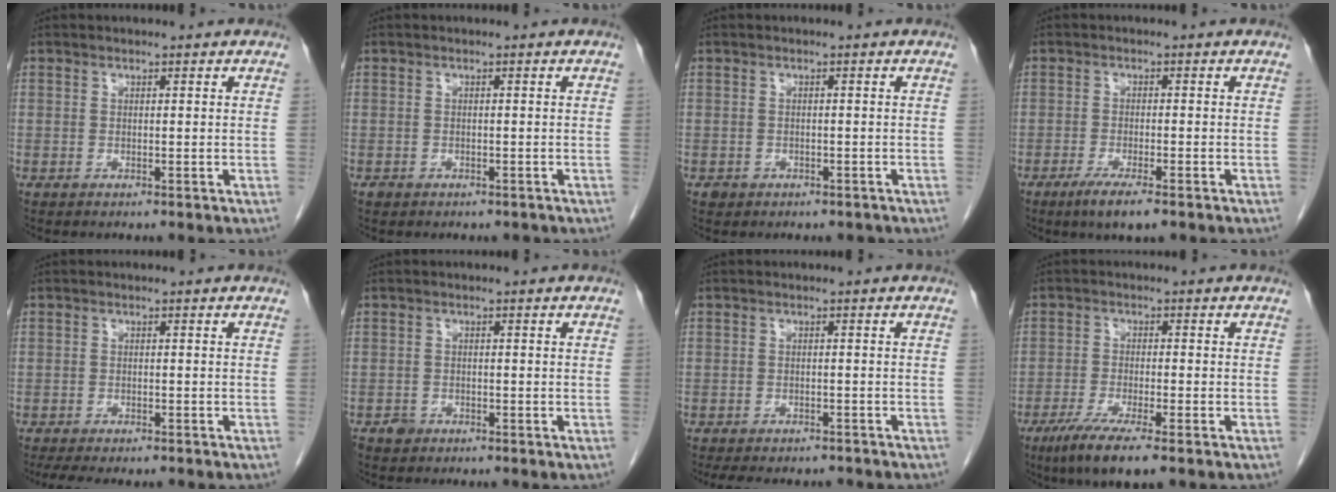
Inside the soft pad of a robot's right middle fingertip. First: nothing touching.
{"total": 1.6, "force": [-1.1, 1.1, 0.3], "torque": [-0.006, 0.003, -0.014]}
{"total": 2.1, "force": [-1.3, 1.6, 0.2], "torque": [-0.006, 0.006, -0.016]}
{"total": 5.1, "force": [-3.3, 0.6, 3.8], "torque": [-0.071, -0.013, -0.052]}
{"total": 8.2, "force": [-6.9, 2.5, 3.6], "torque": [-0.049, -0.007, -0.096]}
{"total": 1.2, "force": [-0.9, 0.8, 0.1], "torque": [-0.004, 0.003, -0.016]}
{"total": 10.6, "force": [-9.3, 3.6, 3.7], "torque": [-0.066, -0.001, -0.113]}
{"total": 8.1, "force": [-5.3, 0.6, 6.1], "torque": [-0.112, -0.023, -0.086]}